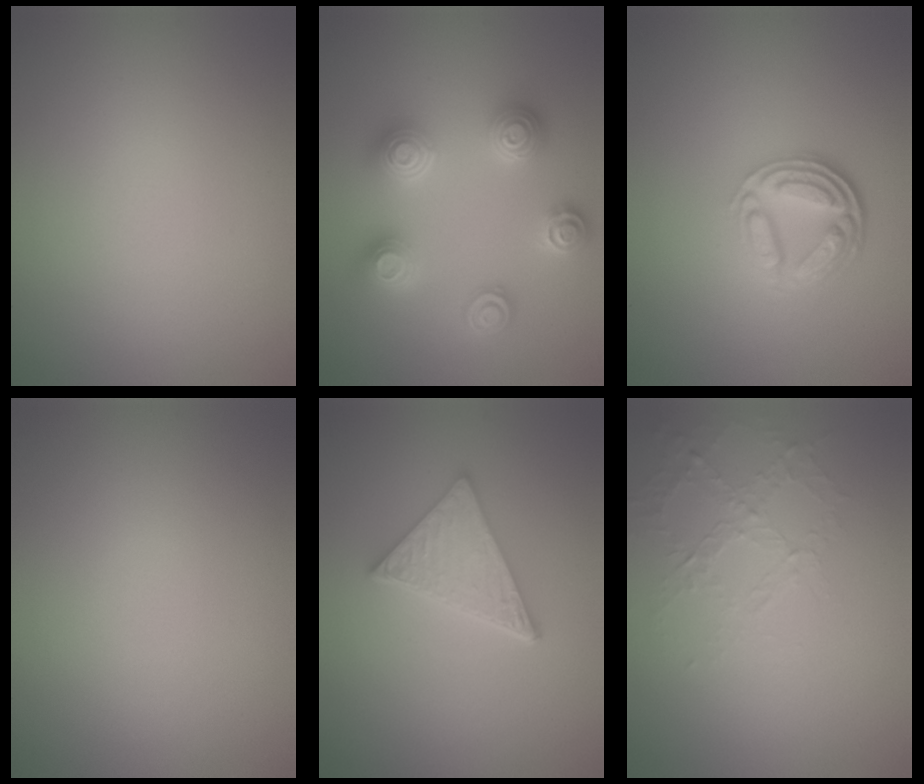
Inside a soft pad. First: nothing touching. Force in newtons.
{"total": 4.8, "press": 4.7, "slide": 0.6}
{"total": 4.8, "press": 3.6, "slide": 3.2}
{"total": 0.0}
{"total": 4.6, "press": 3.7, "slide": 2.7}
{"total": 1.4, "press": 0.8, "slide": 1.2}